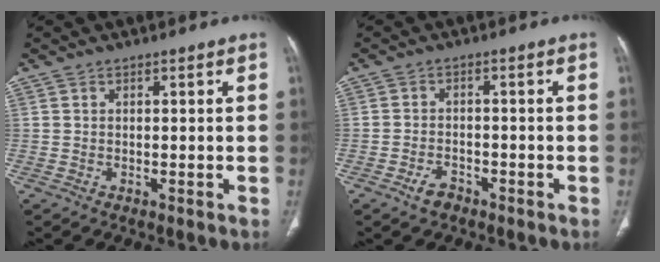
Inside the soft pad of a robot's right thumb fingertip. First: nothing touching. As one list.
[{"total": 3.1, "force": [-2.2, 1.8, 1.4], "torque": [-0.027, 0.016, -0.034]}]